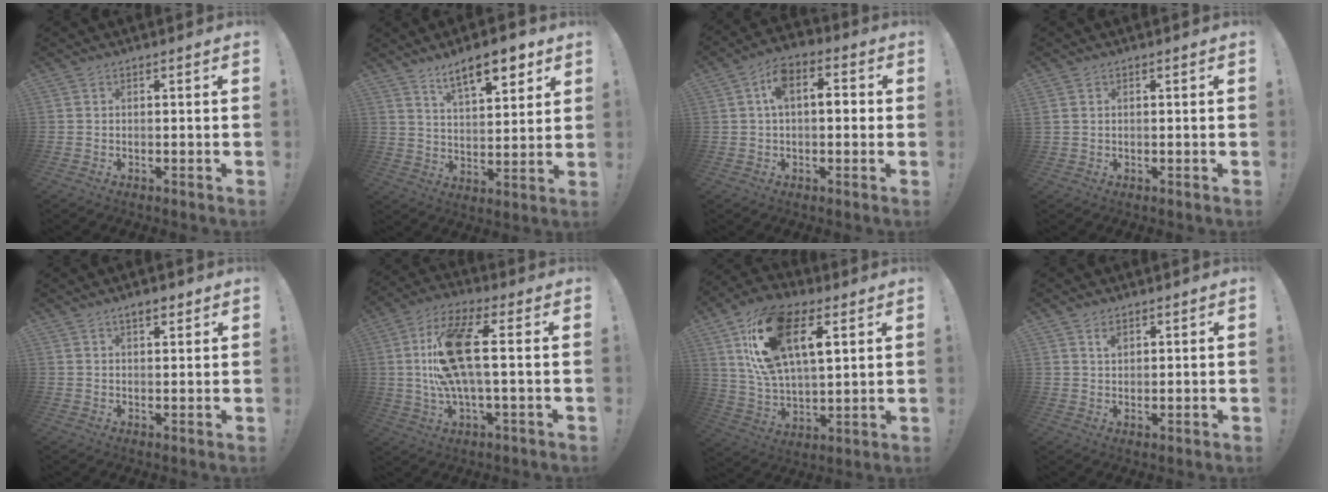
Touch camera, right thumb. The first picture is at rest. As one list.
[{"total": 12.4, "force": [8.0, 4.1, 8.5], "torque": [-0.124, -0.036, 0.134]}, {"total": 9.0, "force": [1.2, 5.3, 7.2], "torque": [-0.099, 0.008, 0.020]}, {"total": 1.5, "force": [0.6, 1.0, 1.0], "torque": [-0.025, 0.005, 0.014]}, {"total": 3.6, "force": [2.5, 1.3, 2.2], "torque": [-0.026, -0.012, 0.040]}, {"total": 17.2, "force": [1.9, 5.6, 16.2], "torque": [-0.293, -0.002, 0.027]}, {"total": 21.1, "force": [8.9, 11.3, 15.4], "torque": [-0.281, -0.026, 0.155]}, {"total": 2.6, "force": [1.8, 1.5, 1.1], "torque": [-0.002, -0.010, 0.029]}]